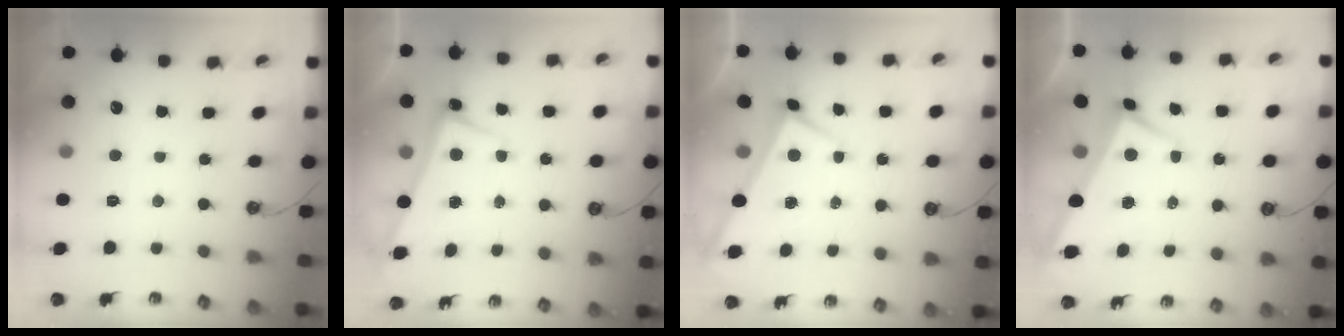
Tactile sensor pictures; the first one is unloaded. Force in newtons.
{"total": 2.6, "press": 2.5, "slide": 0.7}
{"total": 1.7, "press": 1.7, "slide": 0.1}
{"total": 2.7, "press": 2.5, "slide": 0.9}